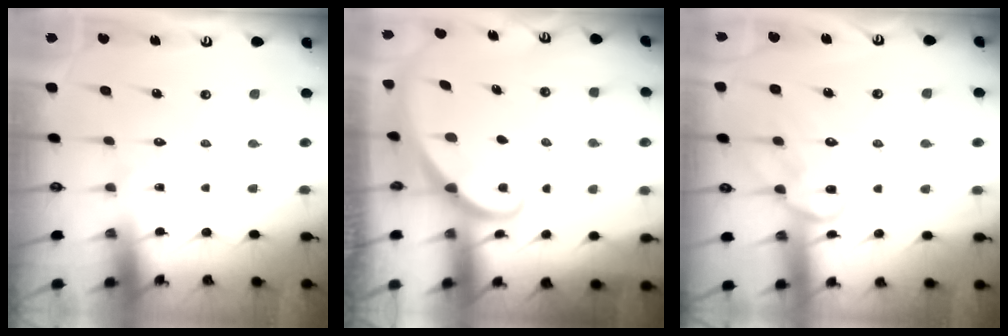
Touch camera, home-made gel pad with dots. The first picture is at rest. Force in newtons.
{"total": 1.6, "press": 1.6, "slide": 0.0}
{"total": 11.9, "press": 11.9, "slide": 0.8}